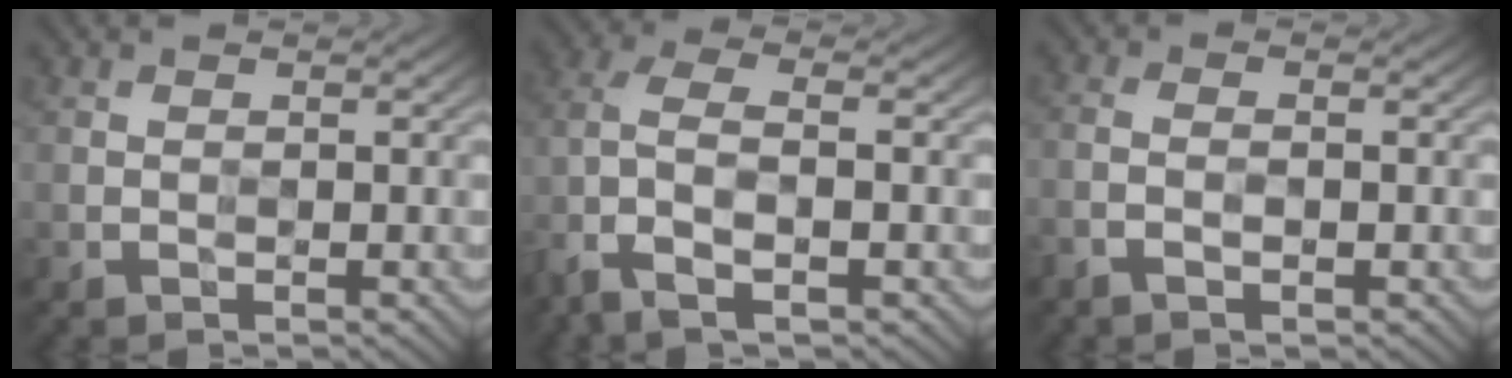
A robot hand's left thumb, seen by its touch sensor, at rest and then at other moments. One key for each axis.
{"total": 6.8, "fx": -3.4, "fy": 2.6, "fz": 5.3, "tx": -0.135, "ty": -0.001, "tz": -0.078}
{"total": 2.2, "fx": -1.1, "fy": 0.5, "fz": 1.9, "tx": -0.042, "ty": 0.002, "tz": -0.025}